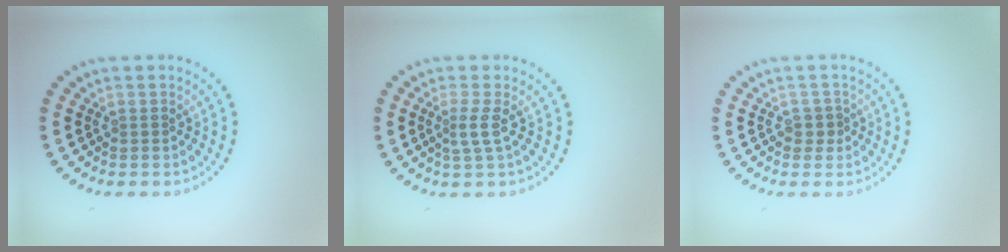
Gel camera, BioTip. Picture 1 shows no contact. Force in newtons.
{"total": 1.8, "press": 1.2, "slide": 1.3}
{"total": 0.9, "press": 0.7, "slide": 0.6}